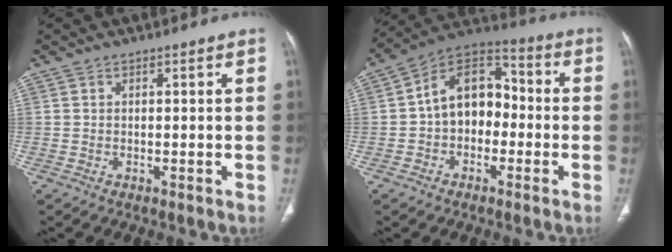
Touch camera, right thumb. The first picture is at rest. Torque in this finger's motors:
{"motor_torque": [0.46, 0.47, 0.15, -0.13, 0.09]}